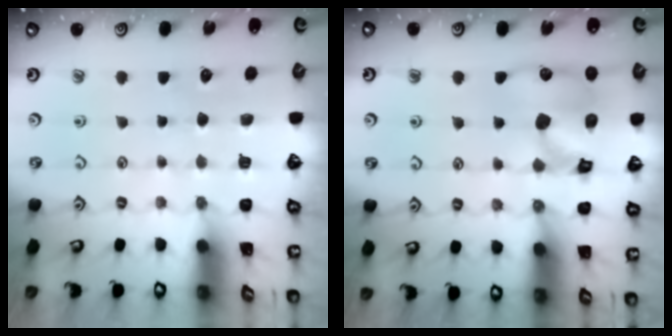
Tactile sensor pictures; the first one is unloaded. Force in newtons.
{"total": 13.0, "press": 12.8, "slide": 2.0}